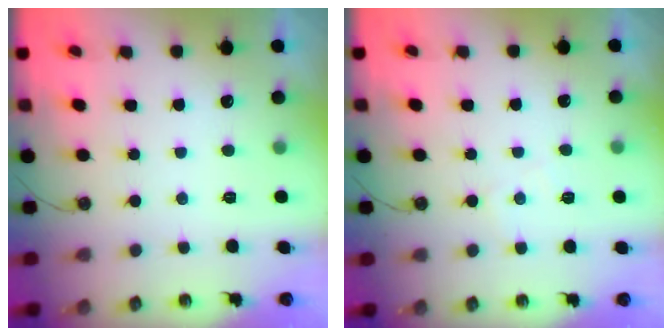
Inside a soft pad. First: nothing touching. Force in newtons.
{"total": 4.4, "press": 4.3, "slide": 0.8}